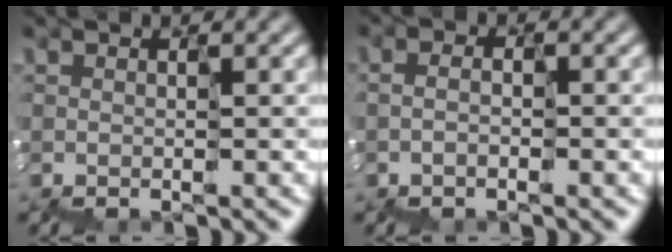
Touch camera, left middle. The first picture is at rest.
{"total": 1.3, "force": [-0.8, -0.7, -0.7], "torque": [0.012, 0.001, -0.017]}